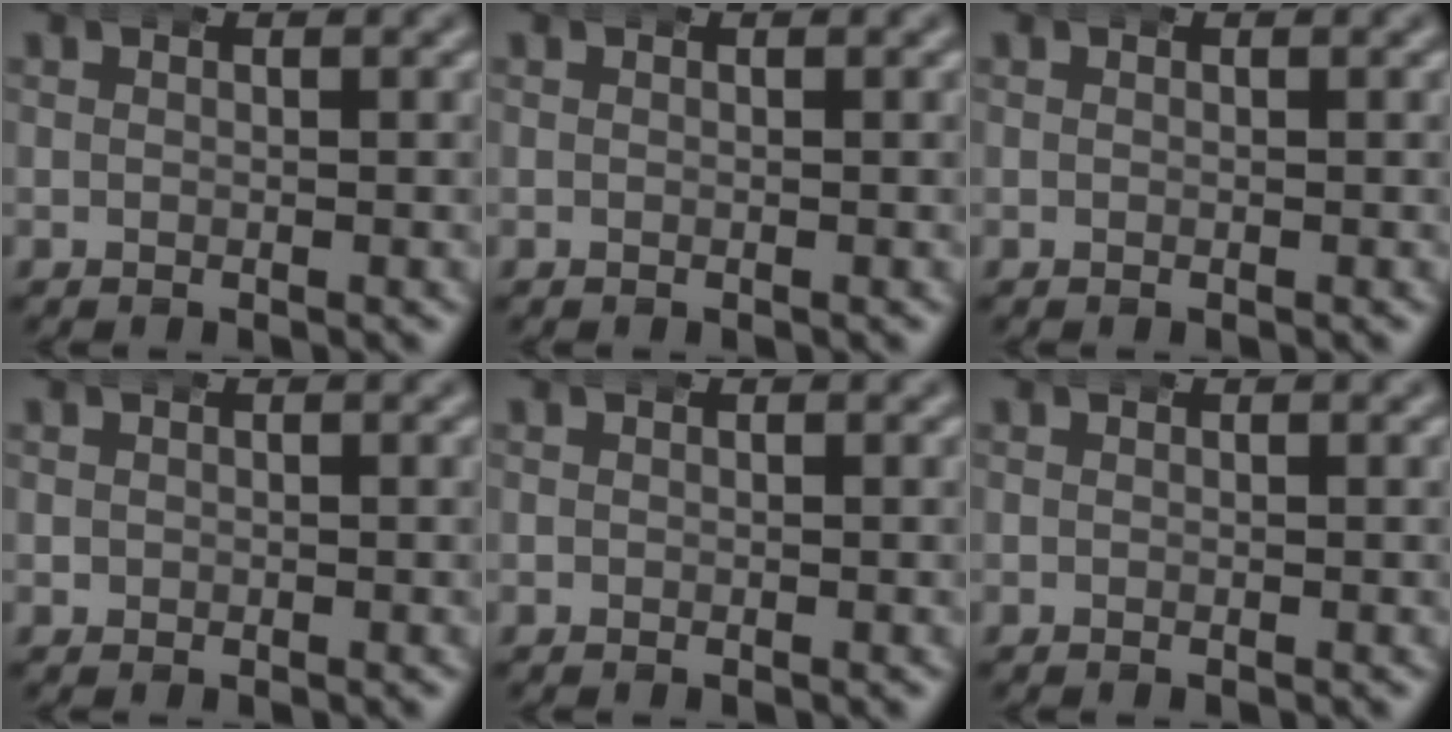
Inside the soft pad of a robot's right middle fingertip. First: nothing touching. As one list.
[{"total": 0.0}, {"total": 0.0}, {"total": 0.5, "force": [0.2, 0.5, 0.0], "torque": [-0.003, -0.002, 0.009]}, {"total": 0.0}, {"total": 0.0}]